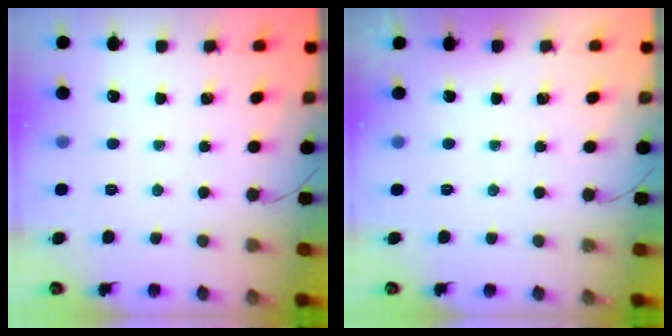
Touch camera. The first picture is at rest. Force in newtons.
{"total": 1.8, "press": 1.8, "slide": 0.3}